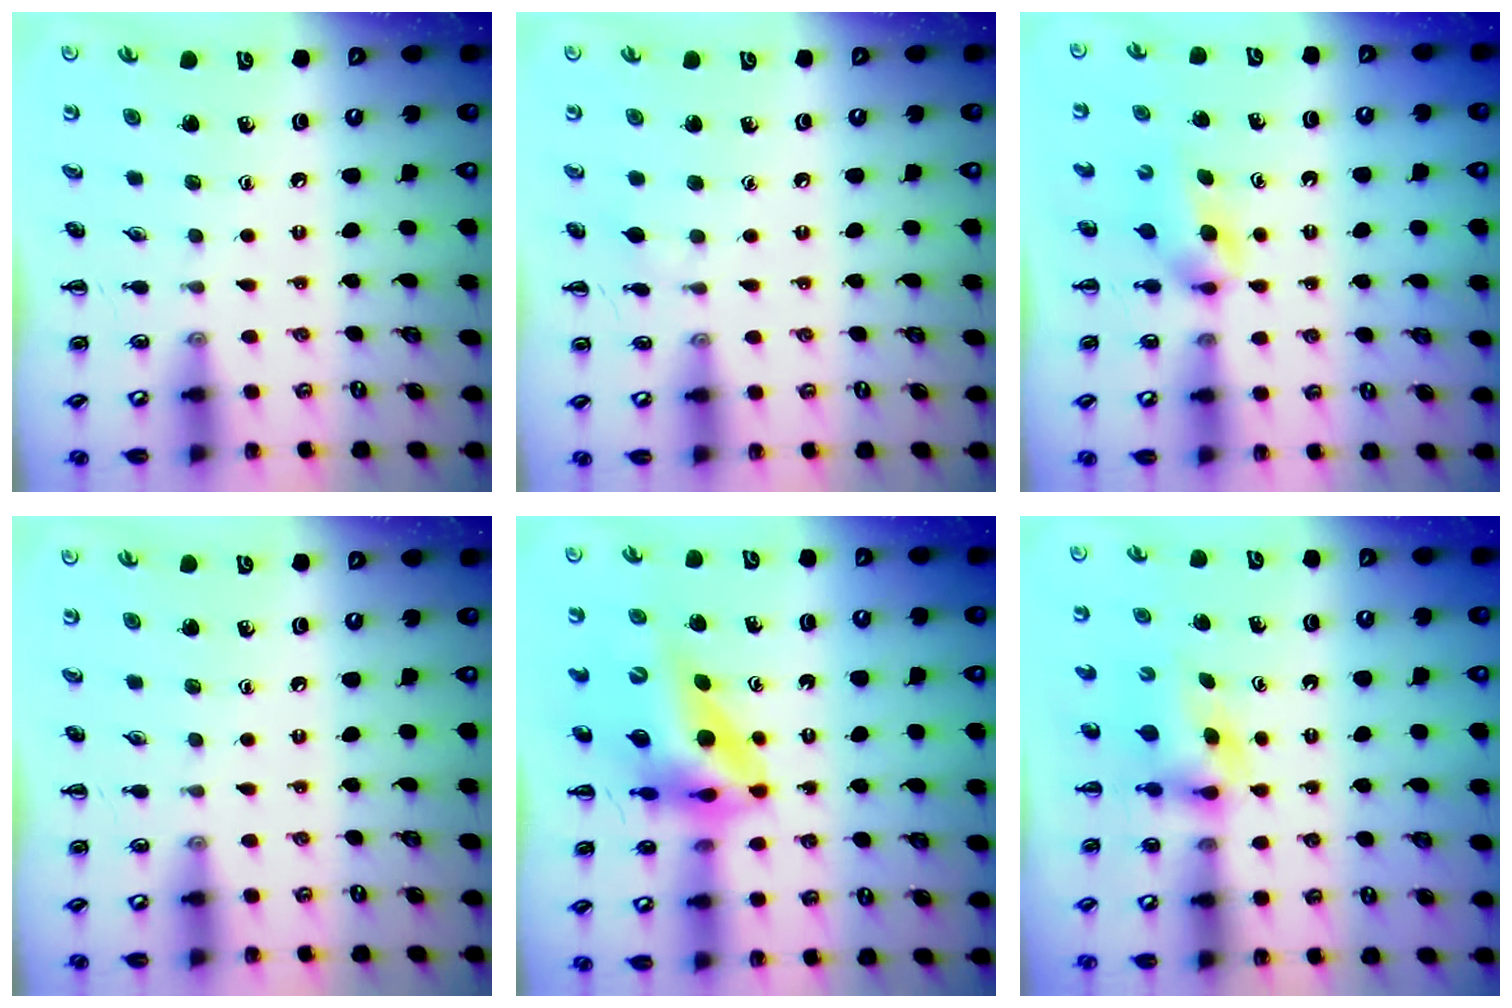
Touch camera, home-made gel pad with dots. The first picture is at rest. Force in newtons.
{"total": 4.4, "press": 4.1, "slide": 1.7}
{"total": 3.7, "press": 3.5, "slide": 1.1}
{"total": 0.0}
{"total": 11.2, "press": 10.7, "slide": 3.3}
{"total": 3.5, "press": 3.4, "slide": 0.6}